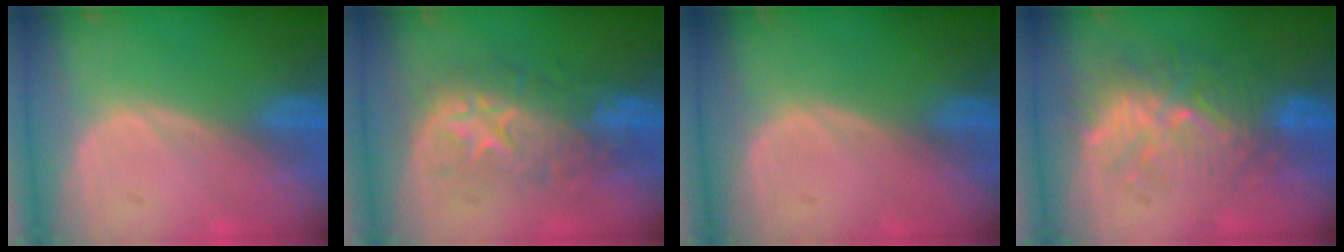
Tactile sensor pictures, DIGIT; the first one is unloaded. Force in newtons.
{"total": 8.6, "press": 8.6, "slide": 0.5}
{"total": 0.0}
{"total": 9.4, "press": 8.7, "slide": 3.5}